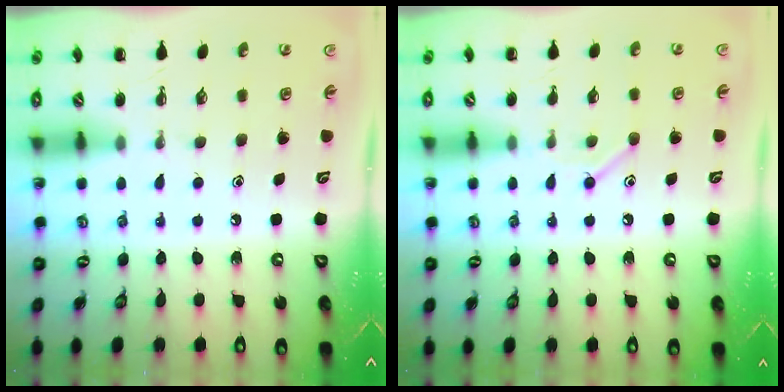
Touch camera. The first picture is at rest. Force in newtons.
{"total": 7.4, "press": 7.2, "slide": 1.4}